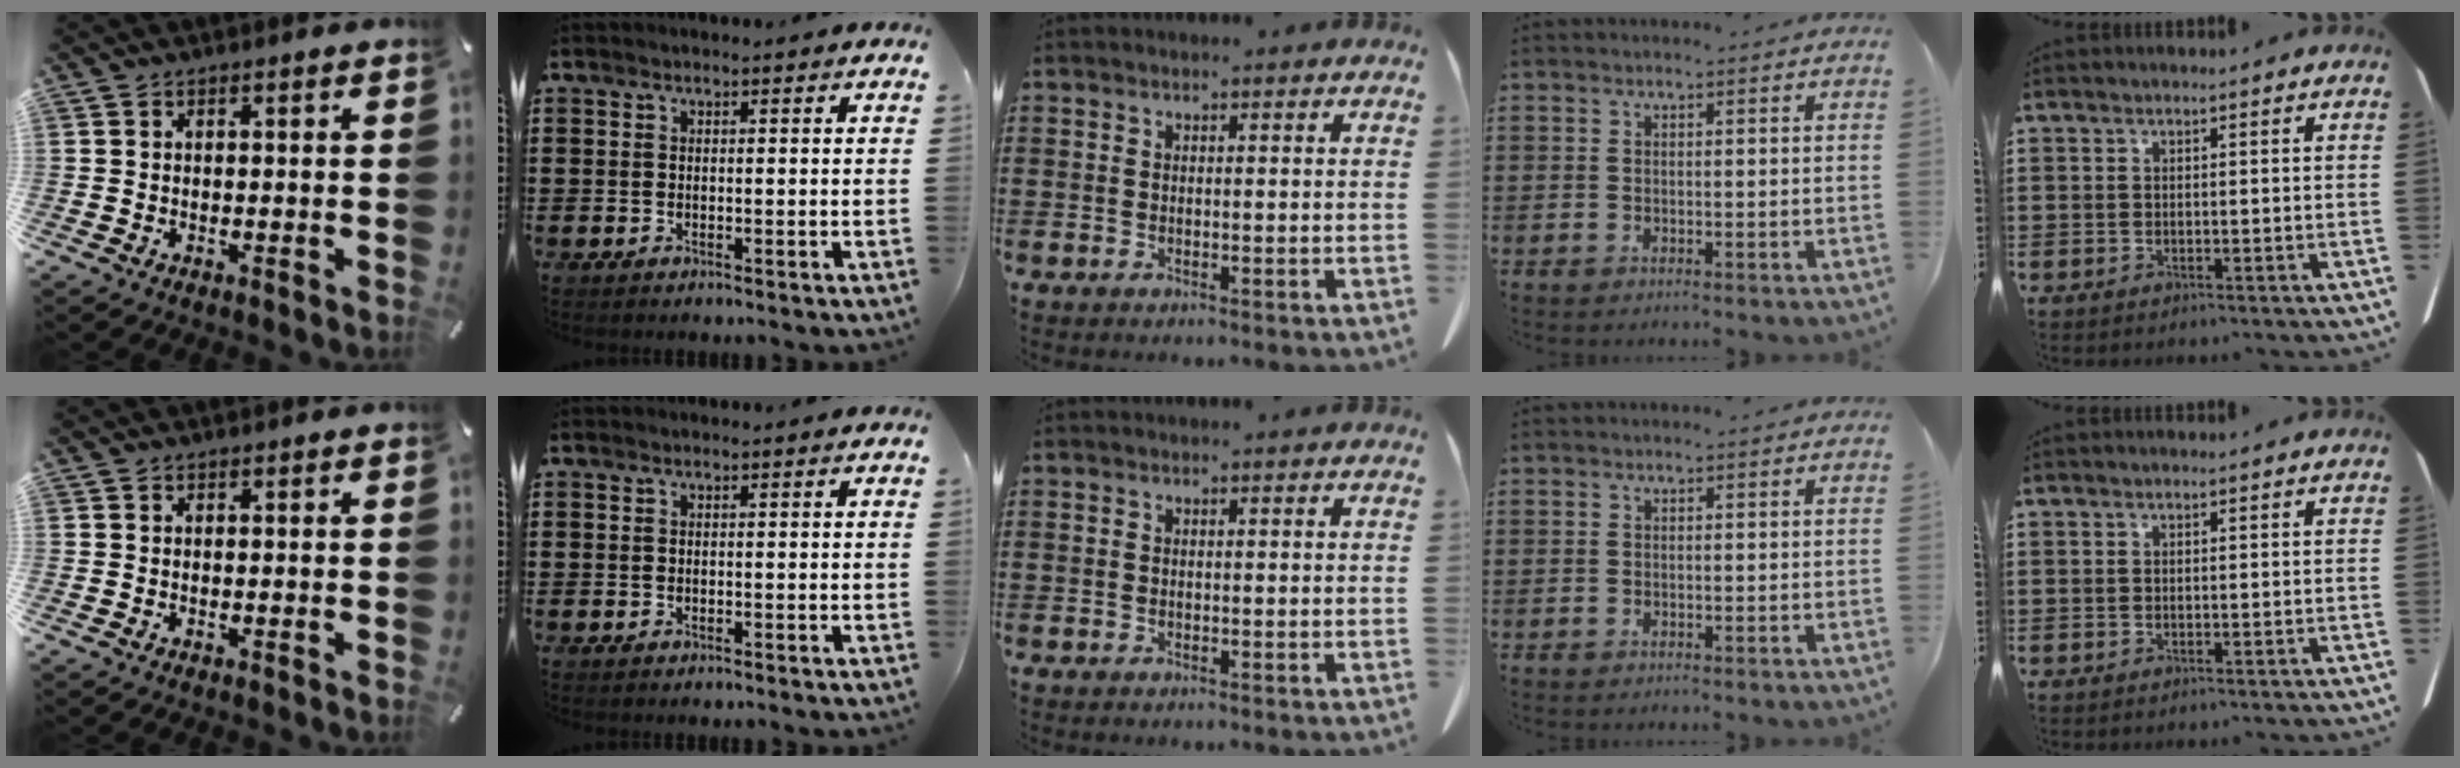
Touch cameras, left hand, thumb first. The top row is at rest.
{}